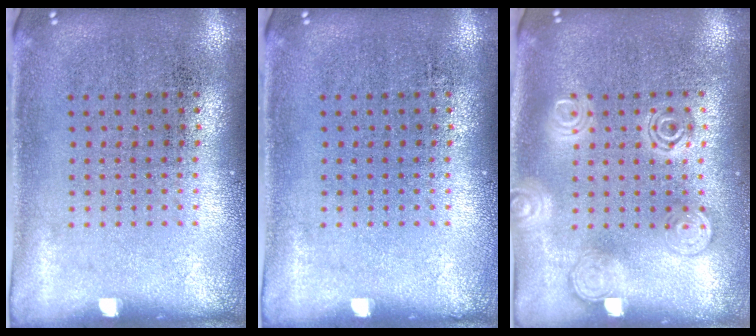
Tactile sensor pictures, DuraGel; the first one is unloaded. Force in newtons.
{"total": 0.0}
{"total": 2.7, "press": 2.7, "slide": 0.4}